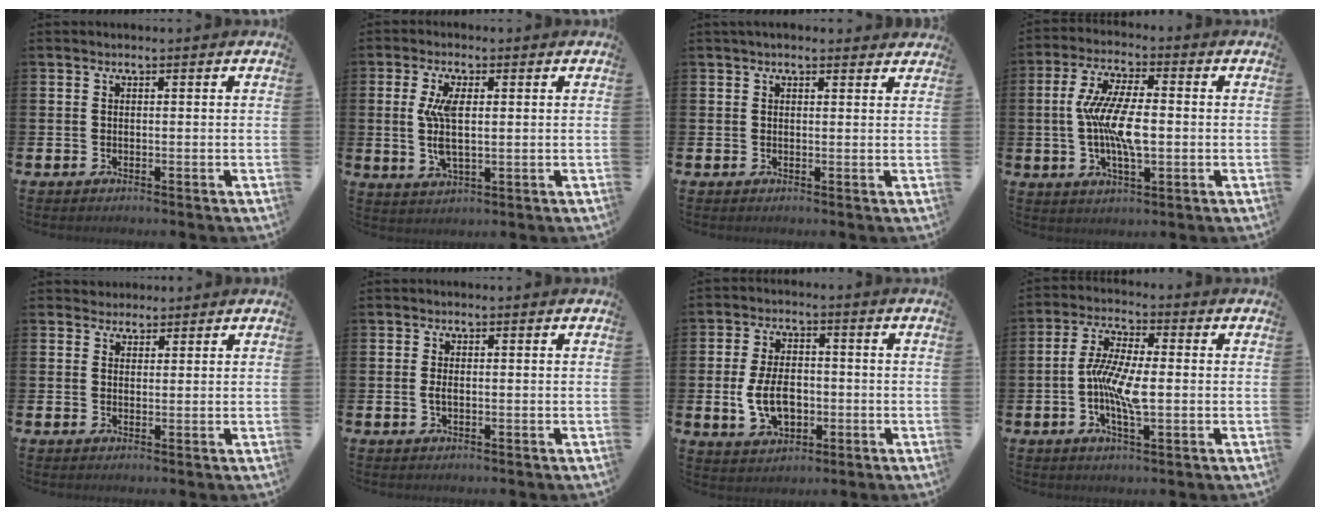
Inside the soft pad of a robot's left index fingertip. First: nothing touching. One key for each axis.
{"total": 5.6, "fx": 1.0, "fy": 2.3, "fz": 5.0, "tx": -0.099, "ty": -0.001, "tz": 0.012}
{"total": 1.7, "fx": 1.6, "fy": 0.4, "fz": 0.4, "tx": -0.009, "ty": 0.000, "tz": 0.029}
{"total": 9.2, "fx": -0.1, "fy": 3.4, "fz": 8.5, "tx": -0.170, "ty": 0.001, "tz": -0.006}
{"total": 2.5, "fx": 2.1, "fy": 1.2, "fz": -0.4, "tx": 0.011, "ty": -0.004, "tz": 0.037}
{"total": 1.1, "fx": 0.0, "fy": 0.4, "fz": 1.0, "tx": -0.023, "ty": 0.004, "tz": 0.000}
{"total": 6.9, "fx": -1.0, "fy": 4.4, "fz": 5.2, "tx": -0.099, "ty": 0.004, "tz": -0.022}
{"total": 6.7, "fx": -0.8, "fy": 2.2, "fz": 6.2, "tx": -0.127, "ty": 0.006, "tz": -0.019}